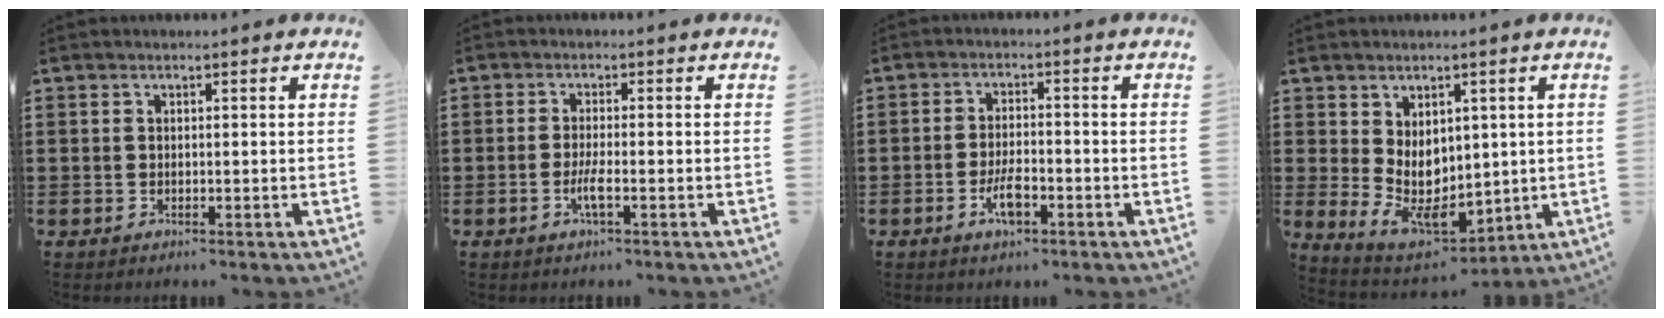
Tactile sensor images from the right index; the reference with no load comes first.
{"total": 2.9, "force": [-1.1, 0.4, 2.7], "torque": [-0.059, -0.007, -0.024]}
{"total": 4.6, "force": [-2.0, 1.7, 3.7], "torque": [-0.076, 0.003, -0.040]}
{"total": 7.4, "force": [1.0, 5.6, 4.7], "torque": [-0.086, -0.007, 0.020]}